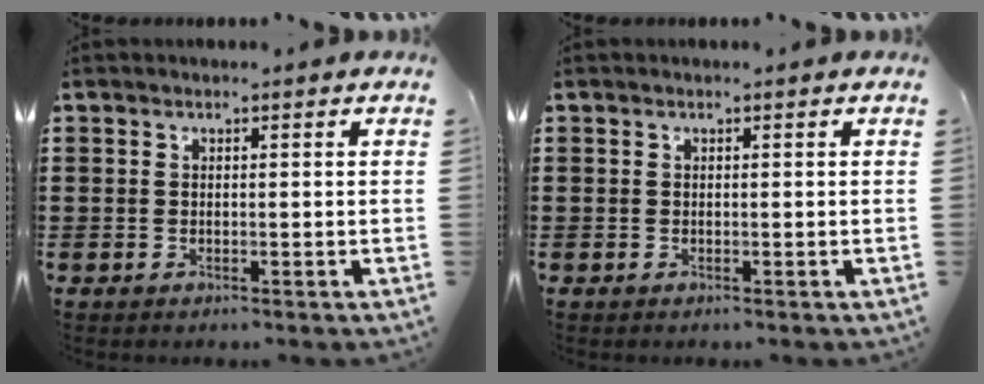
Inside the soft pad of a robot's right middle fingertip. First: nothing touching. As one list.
[{"total": 0.0}]